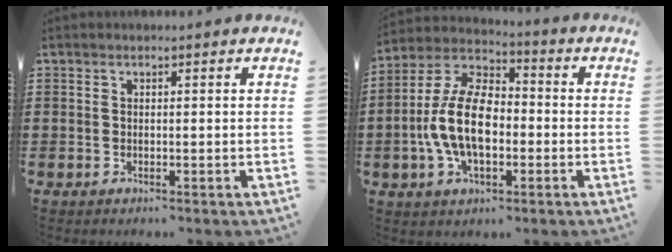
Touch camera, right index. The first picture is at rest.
{"total": 12.1, "force": [-2.4, 6.8, 9.8], "torque": [-0.233, 0.001, -0.049]}